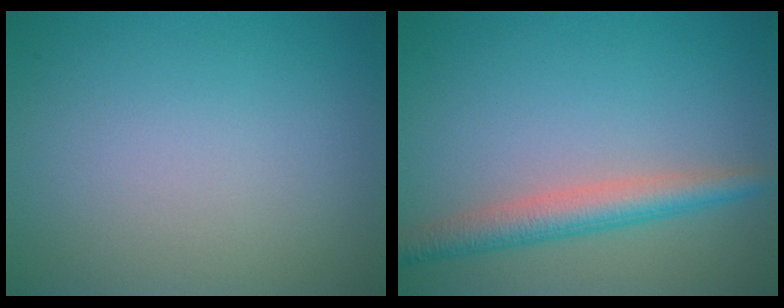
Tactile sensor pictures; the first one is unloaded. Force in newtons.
{"total": 3.7, "press": 3.7, "slide": 0.1}